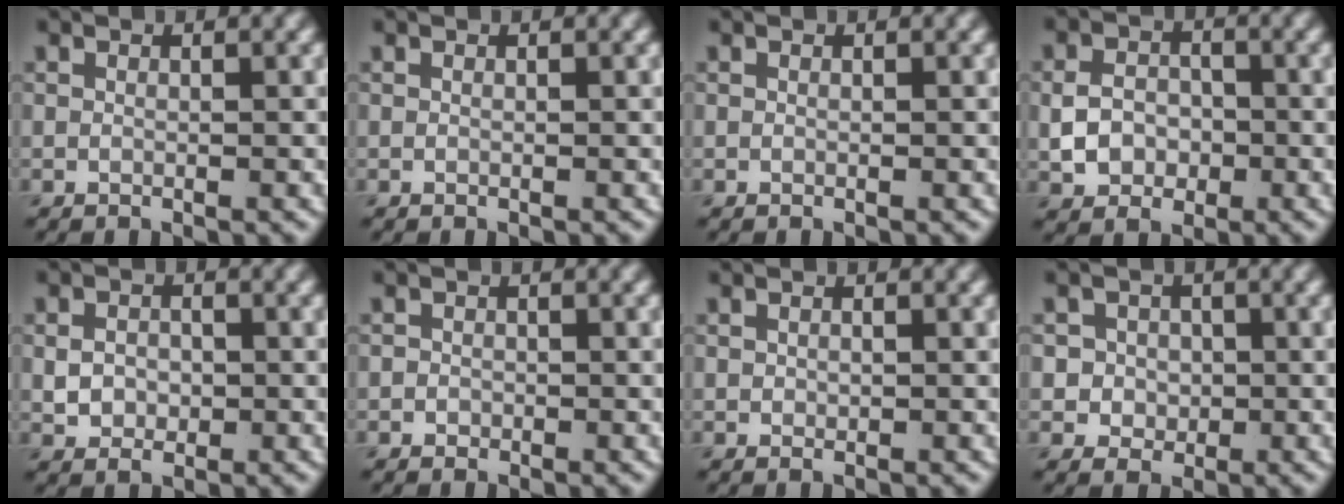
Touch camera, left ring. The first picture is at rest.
{"total": 0.0}
{"total": 0.0}
{"total": 3.4, "force": [-0.7, 2.8, 1.8], "torque": [-0.034, 0.001, -0.016]}
{"total": 2.3, "force": [-0.1, 1.8, 1.3], "torque": [-0.027, 0.000, -0.006]}
{"total": 0.7, "force": [-0.3, 0.6, 0.1], "torque": [0.001, -0.002, -0.006]}
{"total": 0.6, "force": [0.0, 0.4, 0.5], "torque": [-0.007, 0.000, 0.000]}
{"total": 3.5, "force": [0.2, 3.3, 1.0], "torque": [-0.009, 0.006, 0.003]}